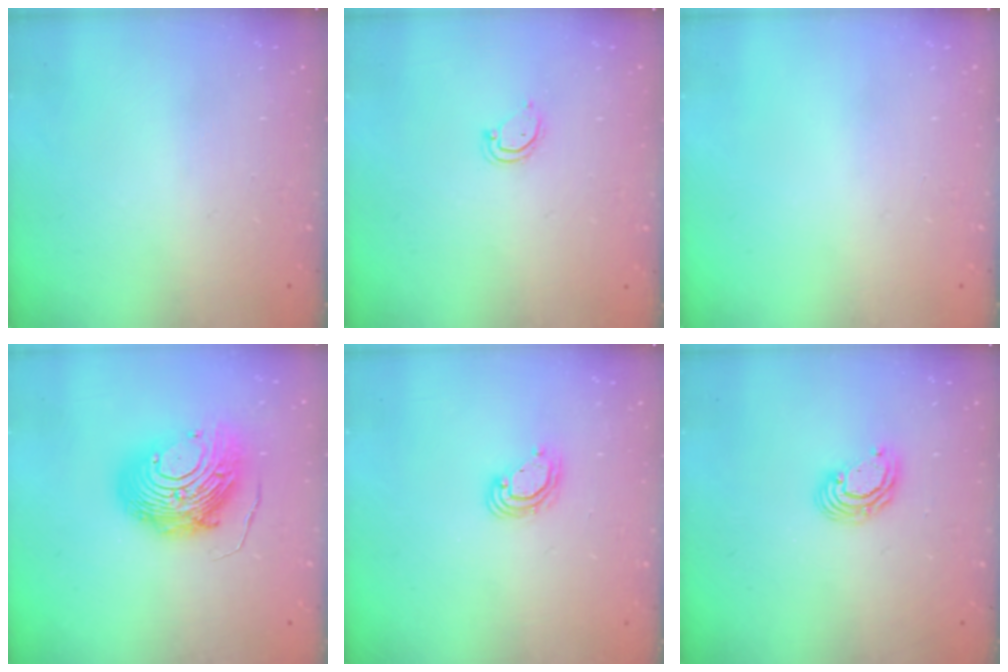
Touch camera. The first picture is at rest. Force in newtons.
{"total": 3.9, "press": 3.9, "slide": 0.3}
{"total": 0.0}
{"total": 14.6, "press": 14.6, "slide": 1.3}
{"total": 5.7, "press": 5.7, "slide": 0.5}
{"total": 5.4, "press": 5.4, "slide": 0.2}